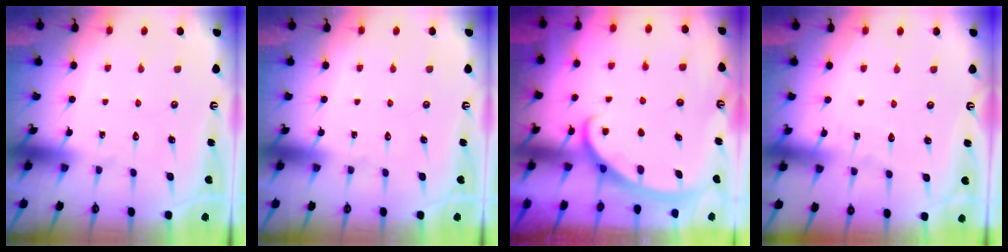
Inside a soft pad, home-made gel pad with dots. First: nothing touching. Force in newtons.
{"total": 0.0}
{"total": 2.9, "press": 2.9, "slide": 0.4}
{"total": 2.2, "press": 2.2, "slide": 0.2}